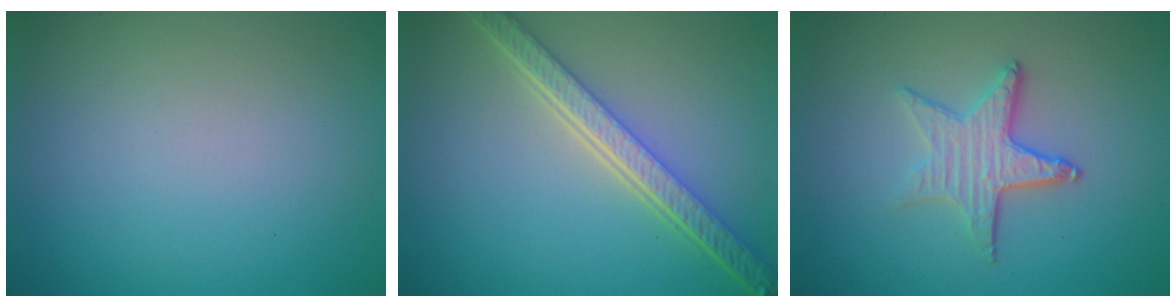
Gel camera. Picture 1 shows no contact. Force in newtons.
{"total": 5.9, "press": 4.5, "slide": 3.8}
{"total": 3.6, "press": 2.8, "slide": 2.2}